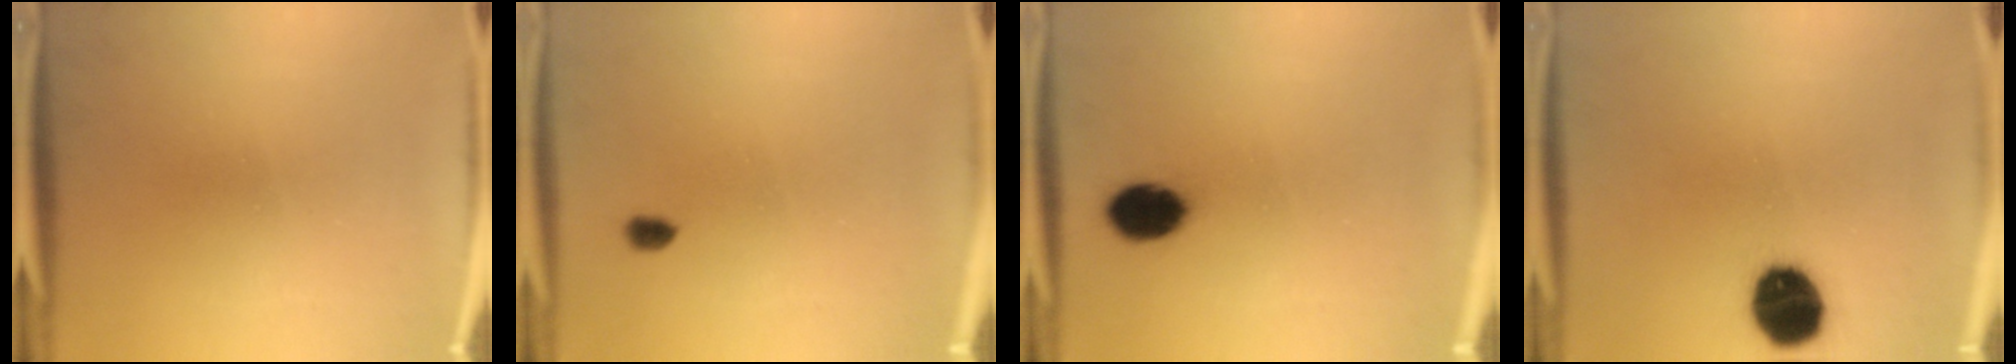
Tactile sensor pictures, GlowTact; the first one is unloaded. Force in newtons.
{"total": 2.1}
{"total": 7.9}
{"total": 12.3}